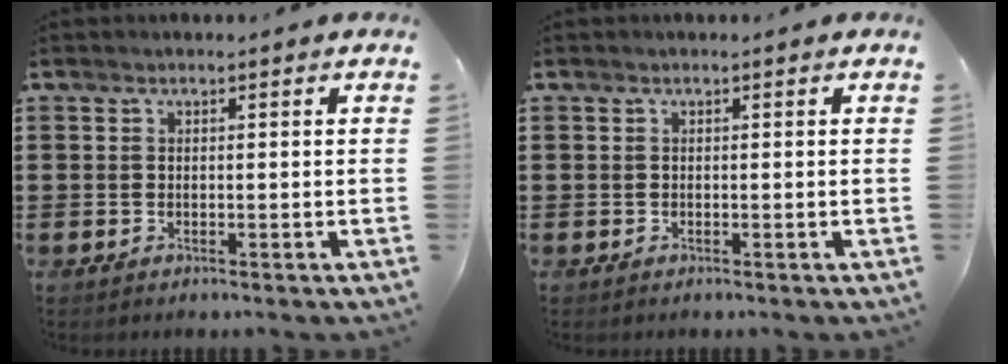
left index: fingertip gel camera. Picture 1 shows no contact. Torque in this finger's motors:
{"motor_torque": [-0.02, -0.01, 0.00, -0.01]}